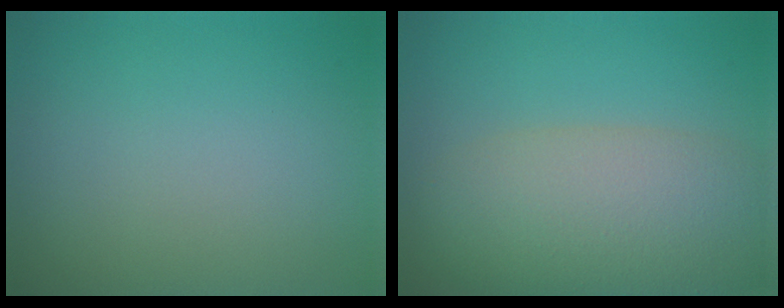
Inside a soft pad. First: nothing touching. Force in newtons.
{"total": 8.2, "press": 8.2, "slide": 0.3}